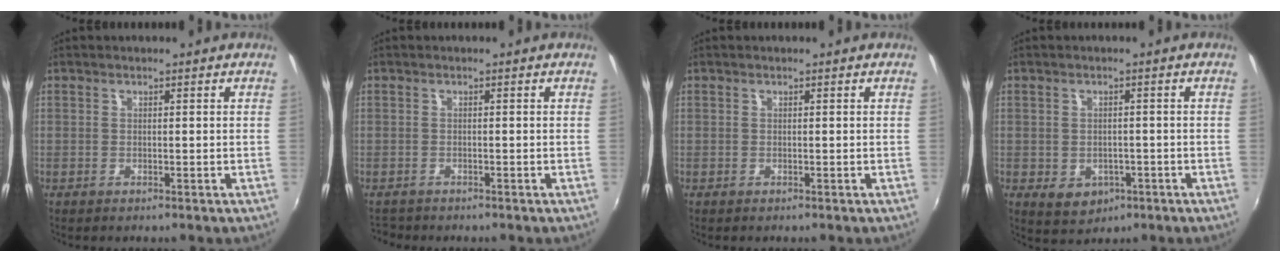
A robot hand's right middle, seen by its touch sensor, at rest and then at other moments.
{"total": 1.9, "force": [-1.8, 0.6, 0.3], "torque": [-0.010, -0.007, -0.030]}
{"total": 0.0}
{"total": 5.4, "force": [-1.9, 4.2, 2.7], "torque": [-0.057, -0.008, -0.016]}